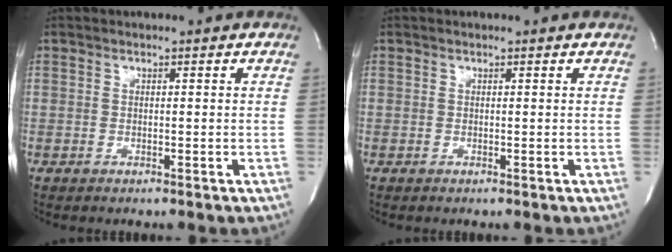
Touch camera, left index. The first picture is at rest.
{"total": 0.0}